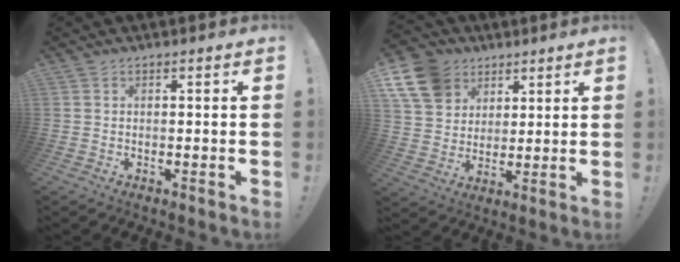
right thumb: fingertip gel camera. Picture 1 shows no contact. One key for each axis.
{"total": 14.5, "fx": 6.9, "fy": 11.2, "fz": 6.0, "tx": -0.100, "ty": -0.036, "tz": 0.138}